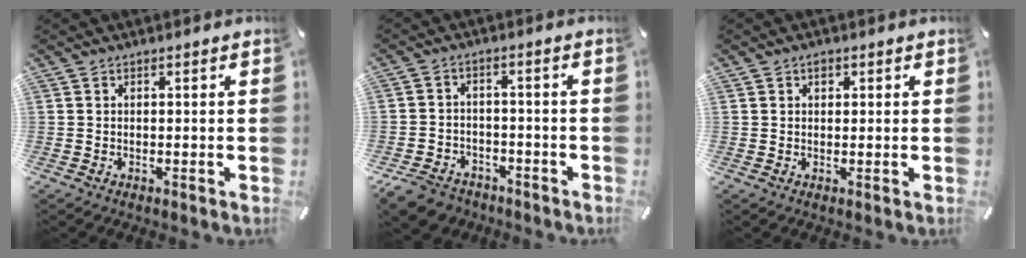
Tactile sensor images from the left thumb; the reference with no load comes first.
{"total": 6.5, "force": [-4.8, 4.0, 1.8], "torque": [-0.045, 0.024, -0.093]}
{"total": 1.4, "force": [0.5, 1.2, 0.6], "torque": [-0.006, 0.001, 0.008]}